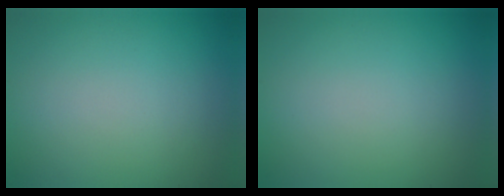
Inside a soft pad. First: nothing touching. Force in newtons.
{"total": 0.0}